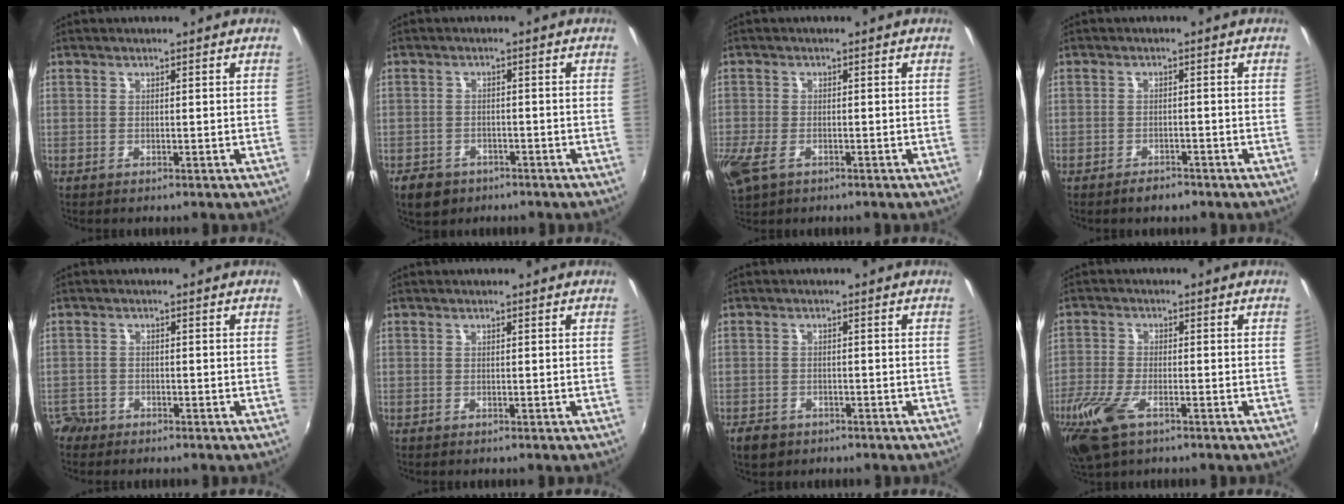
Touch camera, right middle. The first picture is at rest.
{"total": 5.5, "force": [-3.6, 3.7, 1.9], "torque": [-0.057, -0.005, -0.053]}
{"total": 7.3, "force": [-3.6, 4.2, 4.8], "torque": [-0.119, -0.023, -0.068]}
{"total": 2.6, "force": [-2.1, 1.3, 0.9], "torque": [-0.025, -0.002, -0.033]}
{"total": 3.7, "force": [-2.8, 2.4, 0.2], "torque": [-0.019, 0.000, -0.058]}
{"total": 0.0}
{"total": 4.0, "force": [-2.7, 2.6, 1.4], "torque": [-0.043, -0.006, -0.045]}
{"total": 10.9, "force": [-6.2, 4.6, 7.7], "torque": [-0.187, -0.034, -0.121]}